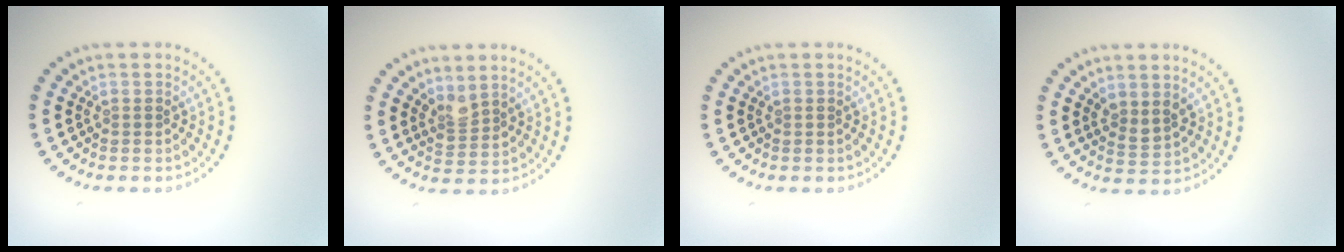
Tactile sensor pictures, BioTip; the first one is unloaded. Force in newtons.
{"total": 1.8, "press": 1.4, "slide": 1.1}
{"total": 0.0}
{"total": 1.7, "press": 1.4, "slide": 1.0}